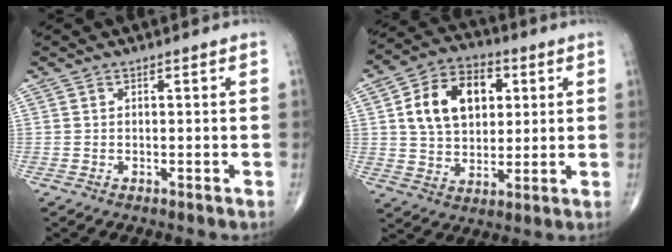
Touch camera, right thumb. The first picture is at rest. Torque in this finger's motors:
{"motor_torque": [-0.75, 1.39, 0.73, 0.65, 0.28]}